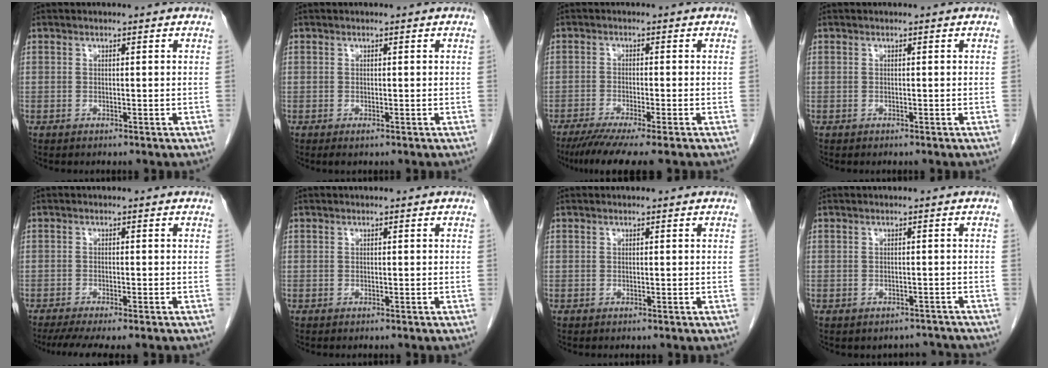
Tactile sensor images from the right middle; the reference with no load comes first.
{"total": 0.5, "force": [-0.3, 0.1, 0.4], "torque": [-0.007, -0.002, -0.004]}
{"total": 8.3, "force": [-6.5, -0.2, 5.1], "torque": [-0.074, -0.022, -0.104]}
{"total": 0.0}
{"total": 7.9, "force": [-6.5, 0.7, 4.4], "torque": [-0.063, -0.012, -0.100]}
{"total": 0.0}
{"total": 0.0}
{"total": 2.9, "force": [-2.5, 1.3, -0.2], "torque": [0.007, 0.009, -0.032]}